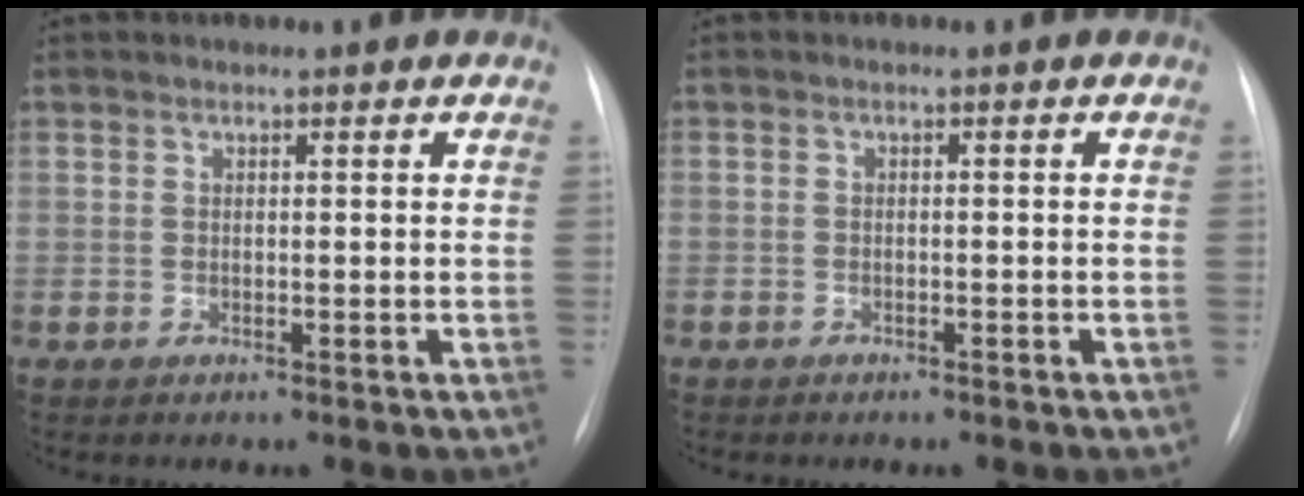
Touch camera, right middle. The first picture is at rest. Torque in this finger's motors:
{"motor_torque": [0.39, -0.55, -0.38, -0.21]}